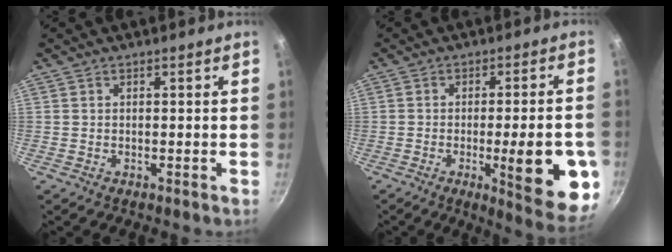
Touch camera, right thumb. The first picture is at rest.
{"total": 15.8, "force": [-4.1, 3.9, 14.7], "torque": [-0.167, 0.003, -0.049]}